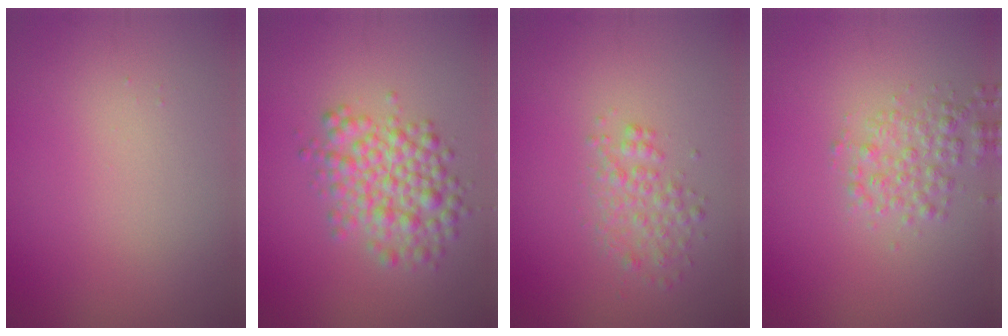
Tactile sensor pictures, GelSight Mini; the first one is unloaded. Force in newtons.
{"total": 4.6, "press": 4.6, "slide": 0.1}
{"total": 2.0, "press": 2.0, "slide": 0.1}
{"total": 2.4, "press": 2.4, "slide": 0.1}